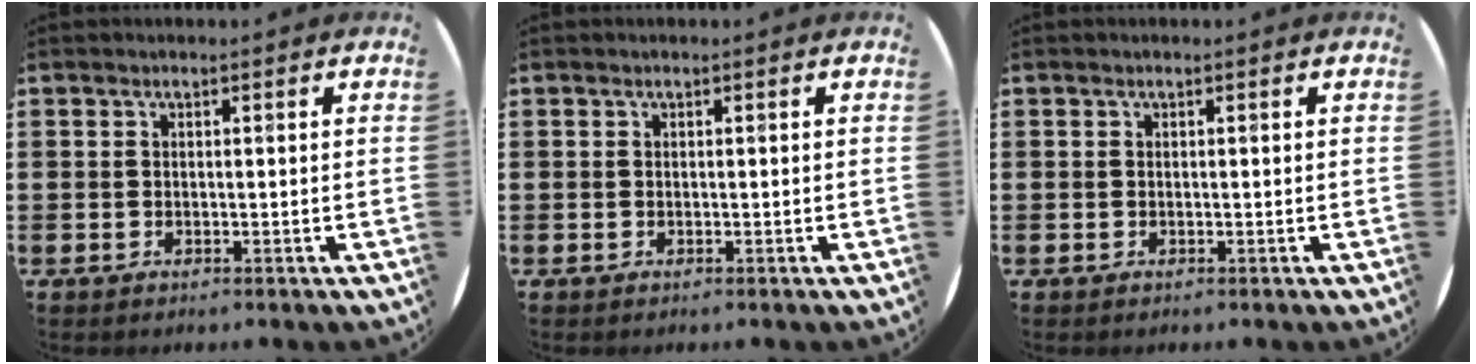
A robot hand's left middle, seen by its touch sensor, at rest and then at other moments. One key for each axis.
{"total": 0.0}
{"total": 0.0}